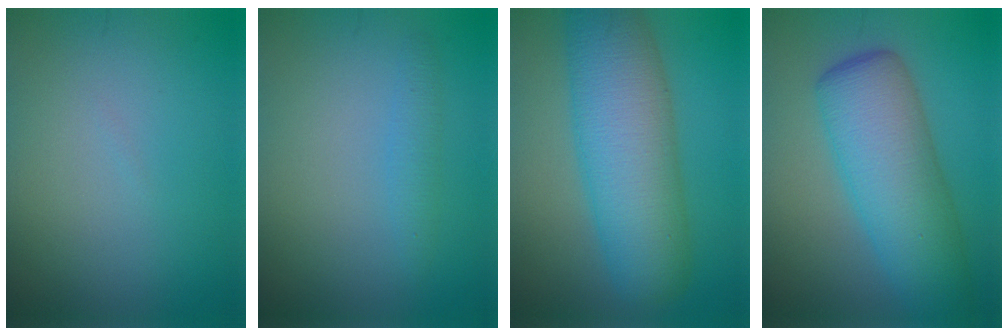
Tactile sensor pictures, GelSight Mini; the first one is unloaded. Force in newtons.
{"total": 1.5, "press": 1.5, "slide": 0.1}
{"total": 10.5, "press": 10.5, "slide": 0.3}
{"total": 8.8, "press": 8.7, "slide": 0.2}